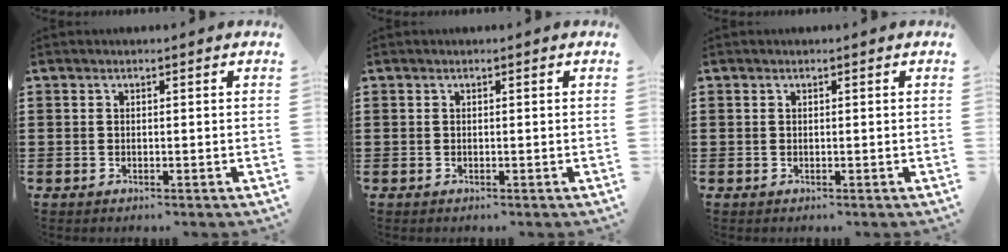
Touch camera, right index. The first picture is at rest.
{"total": 0.0}
{"total": 0.0}